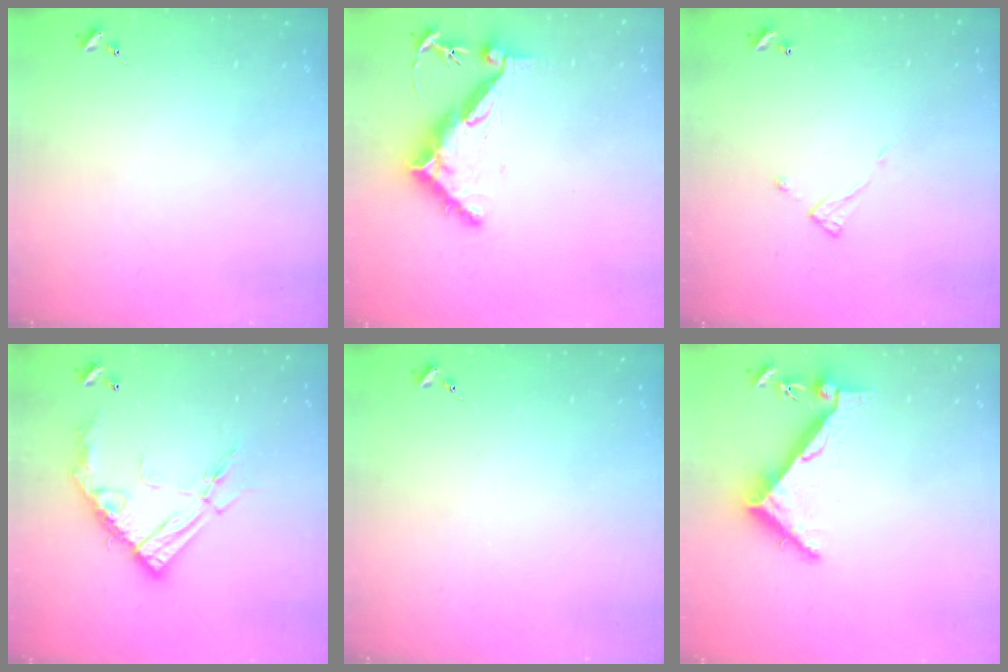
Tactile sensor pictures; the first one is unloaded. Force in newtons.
{"total": 10.4, "press": 10.3, "slide": 0.9}
{"total": 4.7, "press": 4.7, "slide": 0.3}
{"total": 17.2, "press": 17.1, "slide": 1.4}
{"total": 0.0}
{"total": 6.3, "press": 6.2, "slide": 0.7}